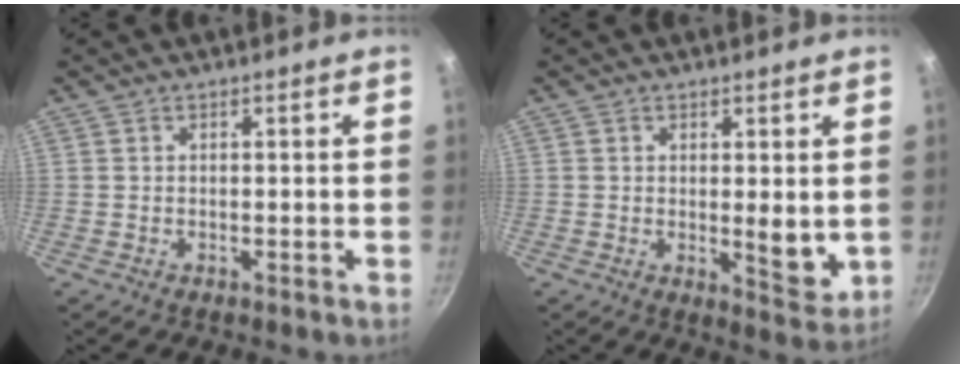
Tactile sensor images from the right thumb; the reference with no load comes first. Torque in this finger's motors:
{"motor_torque": [1.43, 1.29, 1.17, -0.65, 0.34]}